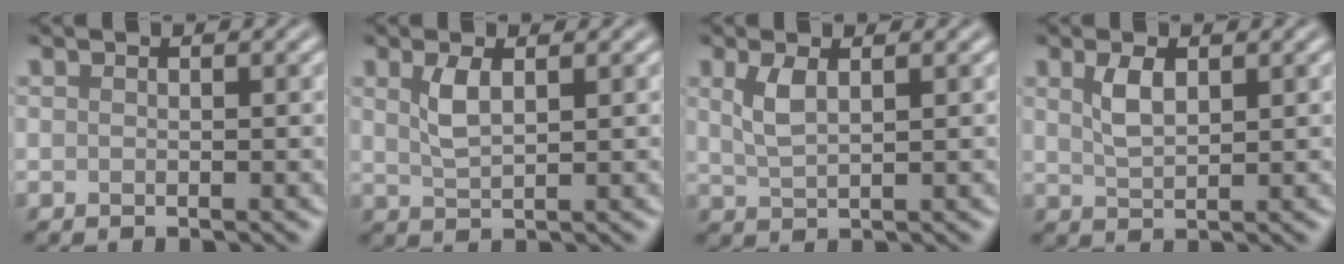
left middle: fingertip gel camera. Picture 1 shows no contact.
{"total": 2.4, "force": [1.0, 0.9, 2.0], "torque": [-0.046, 0.000, 0.023]}
{"total": 2.5, "force": [1.0, 1.0, 2.0], "torque": [-0.049, 0.000, 0.025]}
{"total": 2.5, "force": [1.2, 1.1, 2.0], "torque": [-0.044, 0.002, 0.026]}